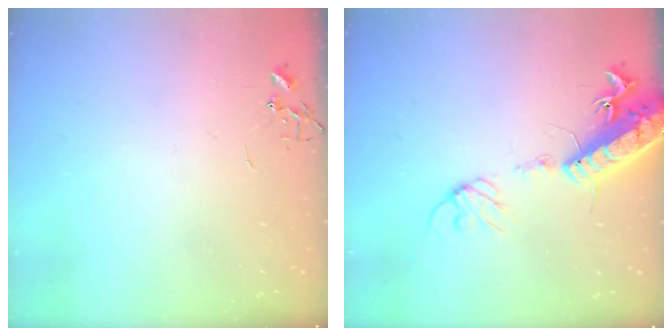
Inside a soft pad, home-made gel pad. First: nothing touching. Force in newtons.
{"total": 17.2, "press": 16.7, "slide": 3.9}